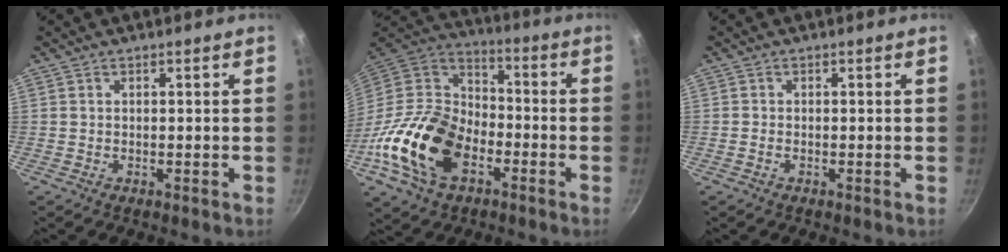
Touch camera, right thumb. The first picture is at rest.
{"total": 22.2, "force": [-8.1, 14.7, 14.6], "torque": [-0.265, 0.043, -0.164]}
{"total": 0.6, "force": [-0.4, 0.4, 0.4], "torque": [-0.008, 0.002, -0.010]}